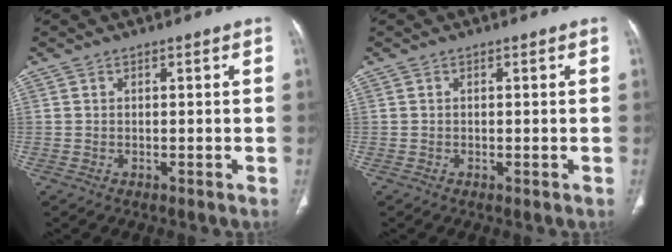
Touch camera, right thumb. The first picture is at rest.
{"total": 0.0}